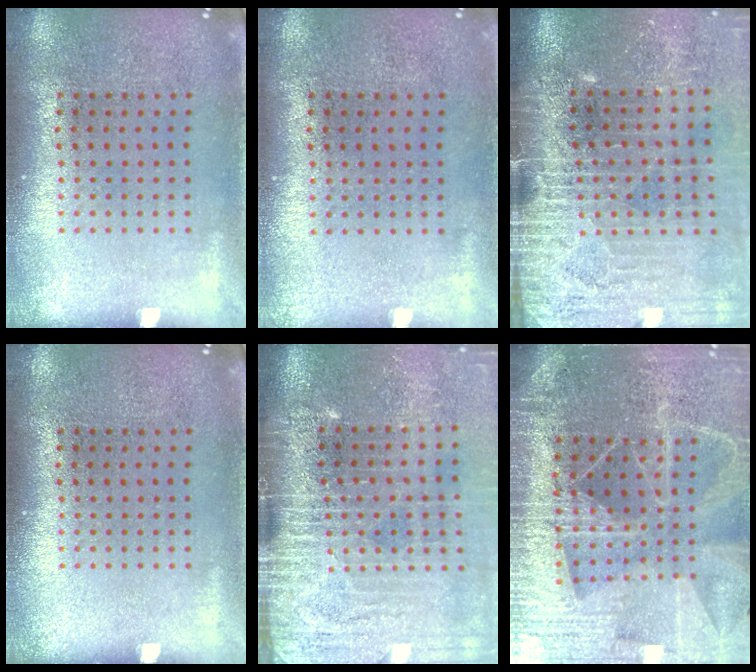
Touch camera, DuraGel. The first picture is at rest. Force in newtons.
{"total": 0.0}
{"total": 3.8, "press": 3.4, "slide": 1.7}
{"total": 0.0}
{"total": 4.2, "press": 3.5, "slide": 2.3}
{"total": 5.1, "press": 4.6, "slide": 2.2}